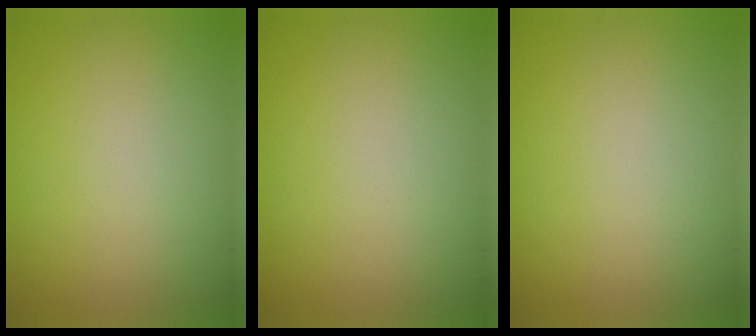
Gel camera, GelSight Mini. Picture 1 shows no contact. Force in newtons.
{"total": 0.0}
{"total": 0.0}